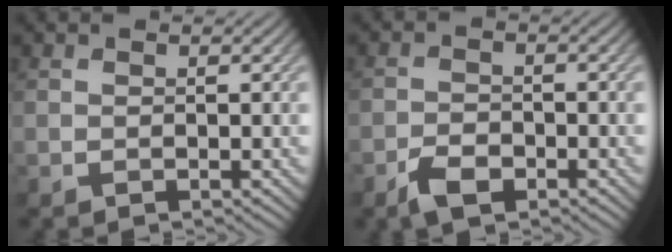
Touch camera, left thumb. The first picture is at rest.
{"total": 3.7, "force": [-2.4, 1.9, 2.1], "torque": [-0.041, -0.002, -0.050]}